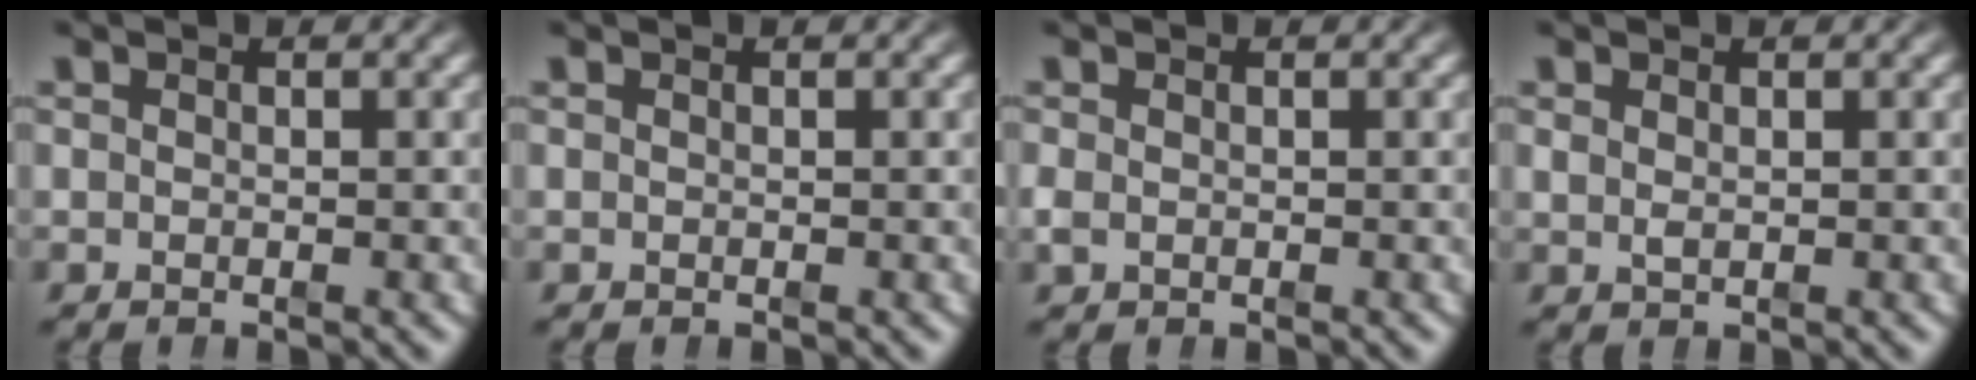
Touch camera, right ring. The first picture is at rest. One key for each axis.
{"total": 0.0}
{"total": 0.8, "fx": -0.4, "fy": 0.5, "fz": 0.5, "tx": -0.019, "ty": -0.011, "tz": 0.001}
{"total": 0.7, "fx": 0.3, "fy": 0.2, "fz": 0.6, "tx": -0.012, "ty": -0.008, "tz": 0.016}